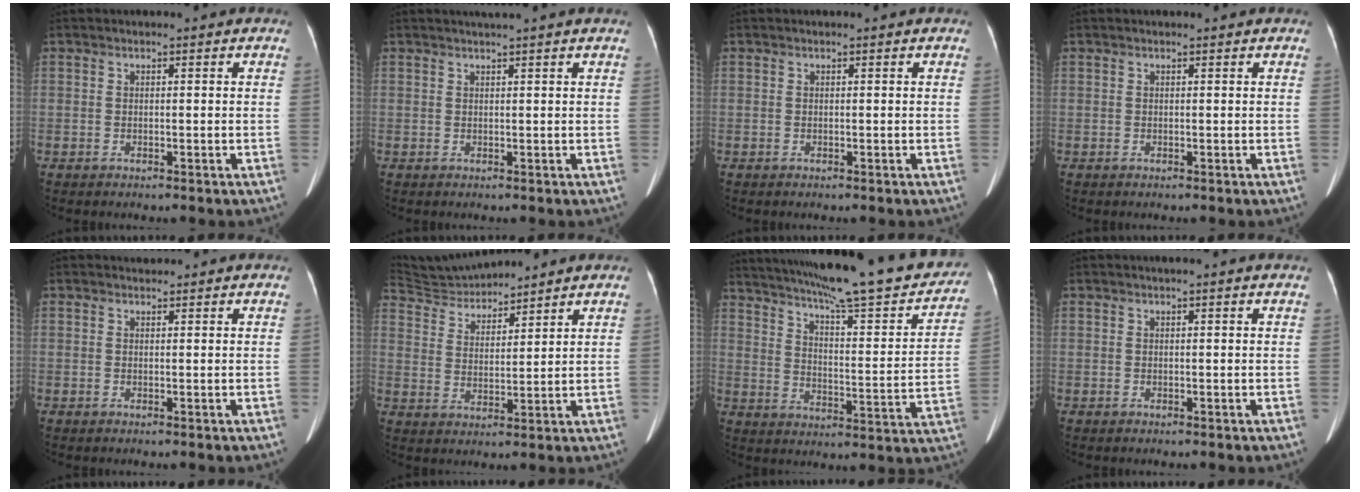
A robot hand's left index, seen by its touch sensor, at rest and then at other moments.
{"total": 2.2, "force": [1.8, -0.7, 1.0], "torque": [-0.012, 0.008, 0.032]}
{"total": 0.0}
{"total": 0.0}
{"total": 0.8, "force": [0.7, 0.2, -0.1], "torque": [-0.010, 0.003, 0.013]}
{"total": 9.2, "force": [9.0, 1.0, 1.3], "torque": [-0.036, 0.030, 0.176]}
{"total": 28.6, "force": [23.9, 3.6, 15.2], "torque": [-0.238, -0.028, 0.314]}
{"total": 1.5, "force": [1.3, -0.3, 0.8], "torque": [-0.016, 0.010, 0.021]}